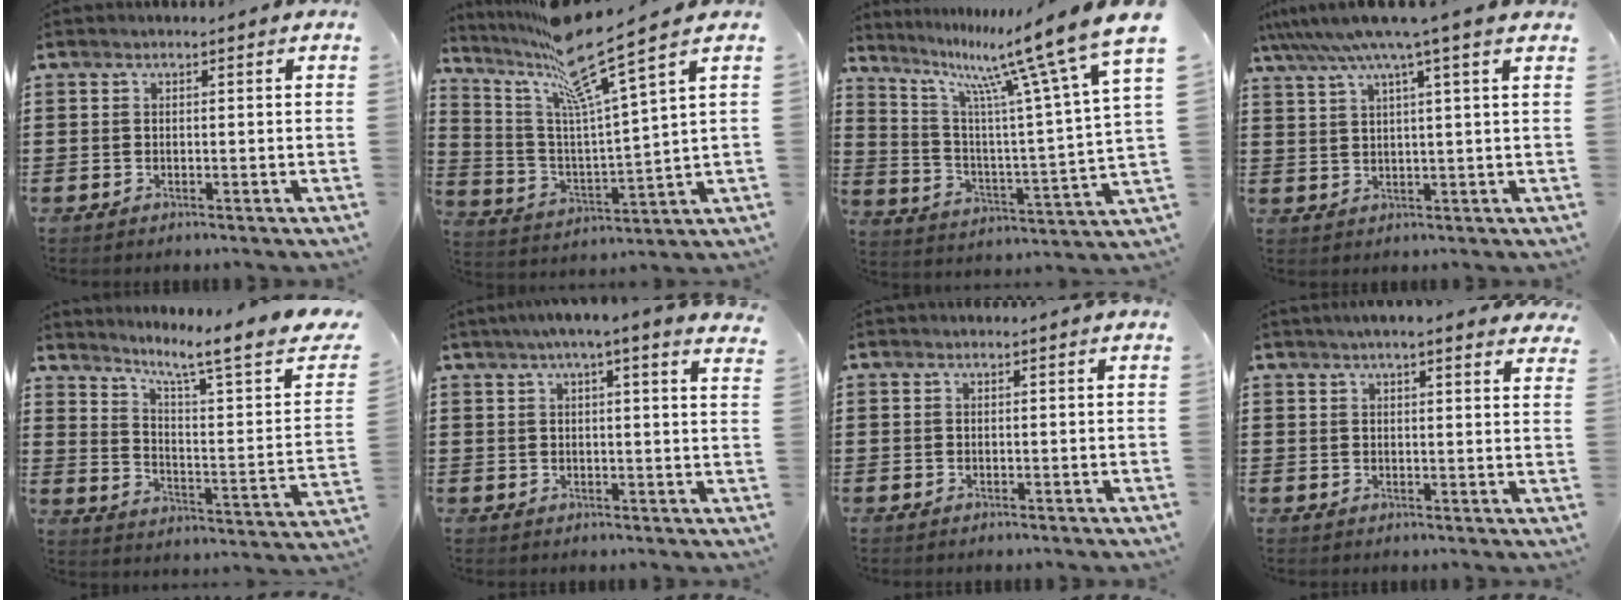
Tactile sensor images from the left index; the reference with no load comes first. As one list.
[{"total": 13.4, "force": [9.9, 0.6, 9.0], "torque": [-0.191, -0.049, 0.161]}, {"total": 12.8, "force": [9.8, 0.6, 8.3], "torque": [-0.170, -0.071, 0.152]}, {"total": 6.5, "force": [4.3, -0.9, 4.8], "torque": [-0.106, -0.014, 0.072]}, {"total": 7.7, "force": [5.5, -0.1, 5.3], "torque": [-0.101, -0.045, 0.076]}, {"total": 3.6, "force": [2.8, 0.1, 2.3], "torque": [-0.054, 0.001, 0.049]}, {"total": 0.0}, {"total": 3.7, "force": [3.2, 0.7, 1.6], "torque": [-0.038, 0.002, 0.058]}]